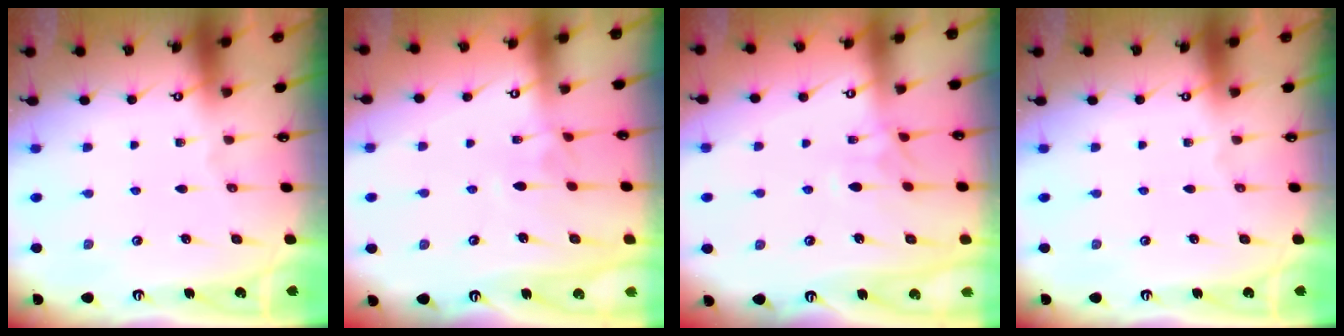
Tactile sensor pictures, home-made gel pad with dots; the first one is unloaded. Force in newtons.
{"total": 3.2, "press": 3.2, "slide": 0.3}
{"total": 1.3, "press": 1.0, "slide": 0.8}
{"total": 0.0}